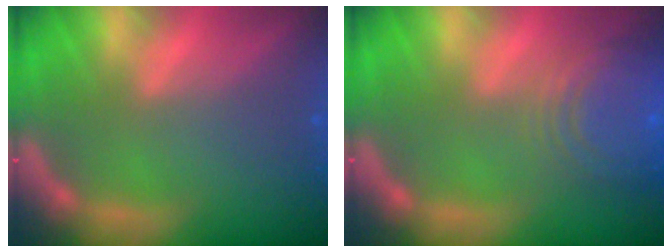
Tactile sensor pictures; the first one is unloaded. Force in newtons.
{"total": 9.5}